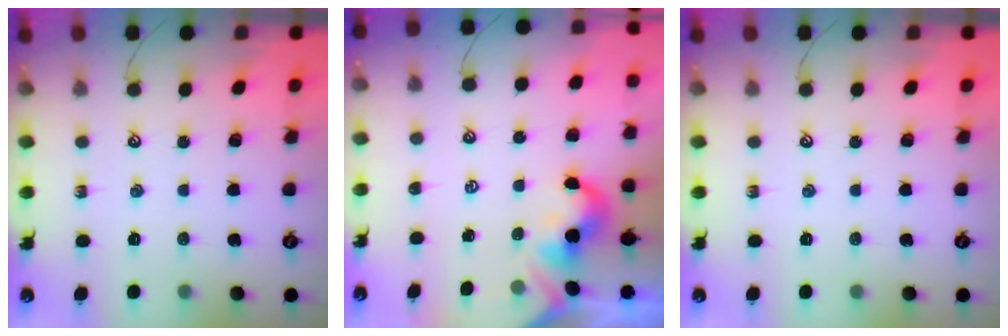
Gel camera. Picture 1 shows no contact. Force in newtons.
{"total": 2.1, "press": 2.0, "slide": 0.5}
{"total": 0.0}